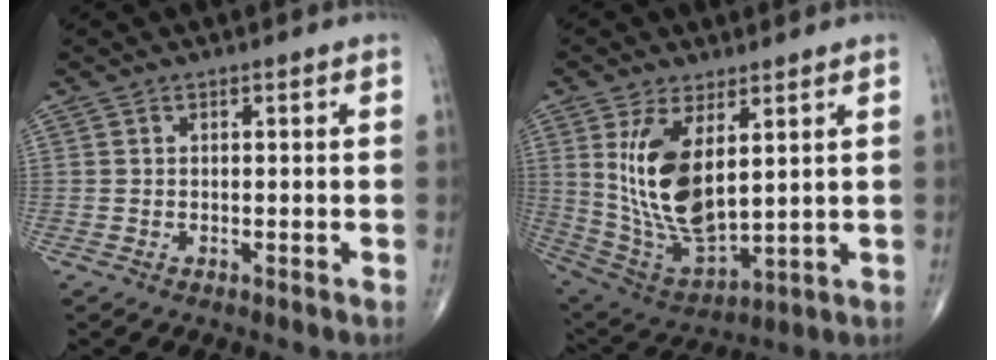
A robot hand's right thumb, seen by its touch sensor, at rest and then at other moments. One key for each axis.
{"total": 15.2, "fx": 4.1, "fy": 7.1, "fz": 12.8, "tx": -0.239, "ty": -0.026, "tz": 0.102}